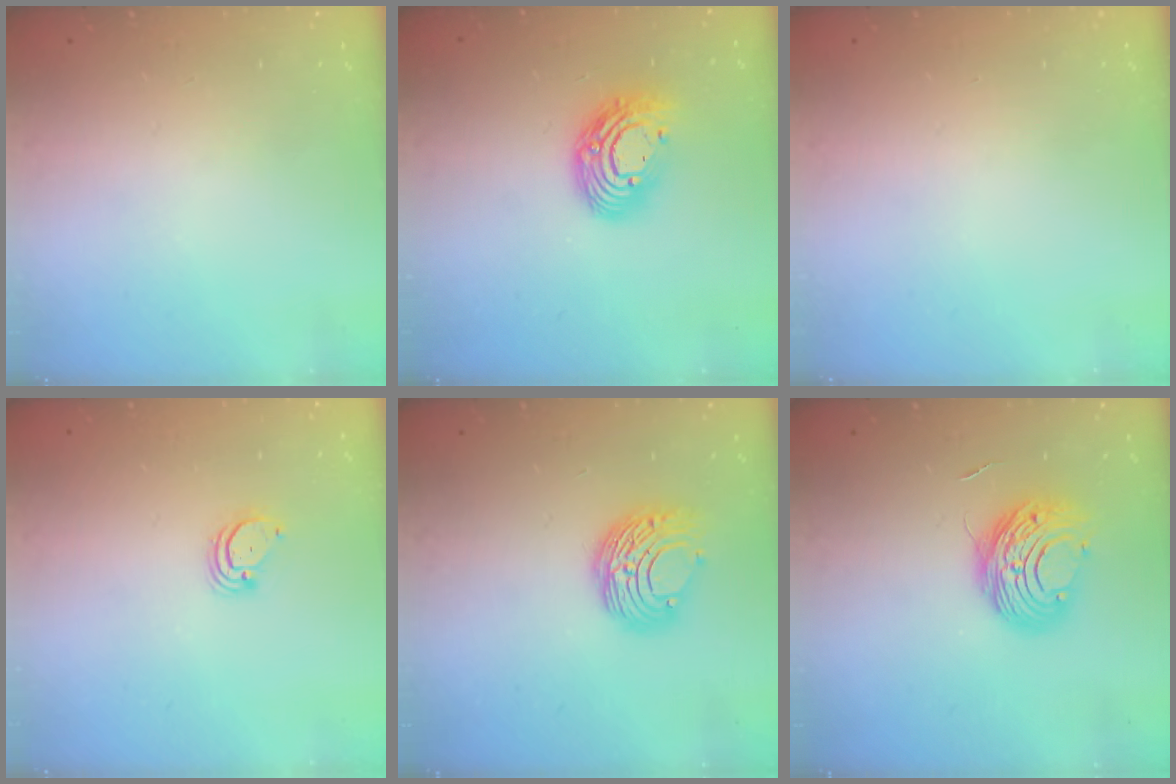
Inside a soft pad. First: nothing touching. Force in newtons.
{"total": 12.7, "press": 12.7, "slide": 1.2}
{"total": 0.0}
{"total": 2.0, "press": 2.0, "slide": 0.1}
{"total": 9.1, "press": 9.1, "slide": 0.4}
{"total": 9.6, "press": 9.5, "slide": 1.2}